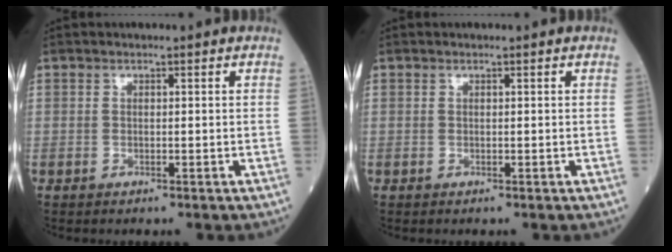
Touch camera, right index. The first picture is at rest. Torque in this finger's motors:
{"motor_torque": [-0.07, 0.01, 0.06, 0.01]}